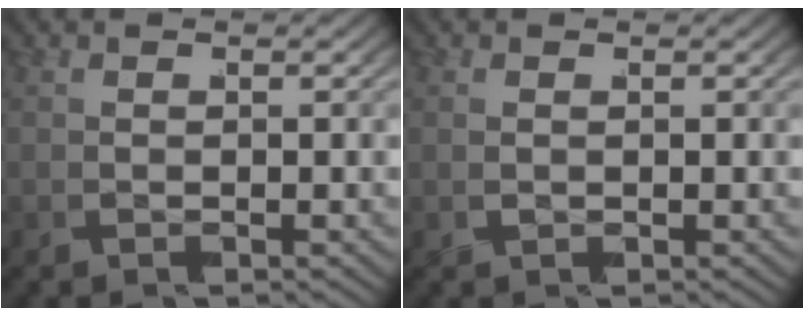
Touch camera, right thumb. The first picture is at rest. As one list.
[{"total": 0.0}]